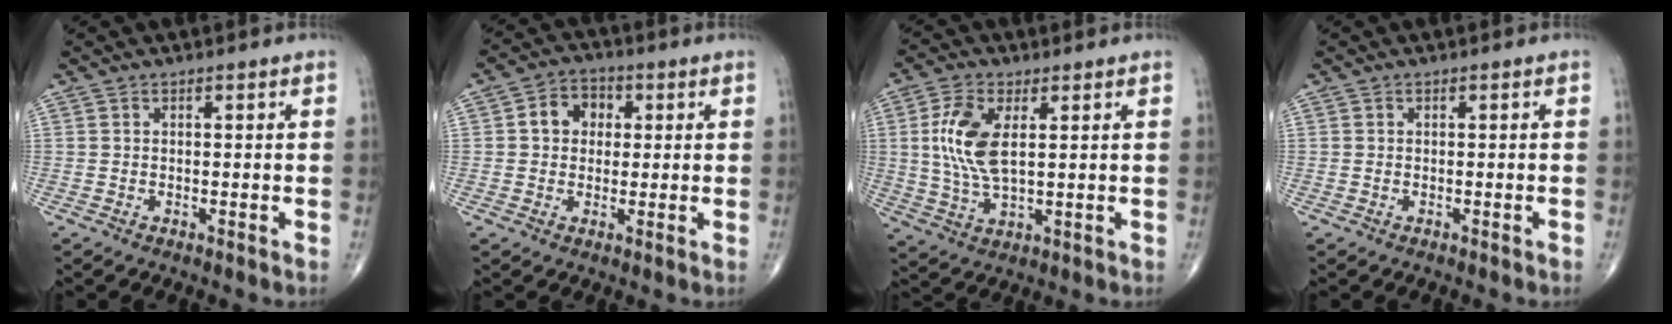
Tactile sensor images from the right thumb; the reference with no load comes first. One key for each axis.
{"total": 6.3, "fx": 1.2, "fy": 5.3, "fz": 3.1, "tx": -0.023, "ty": 0.012, "tz": 0.012}
{"total": 10.1, "fx": 2.1, "fy": 4.7, "fz": 8.7, "tx": -0.188, "ty": -0.007, "tz": 0.045}
{"total": 0.0}